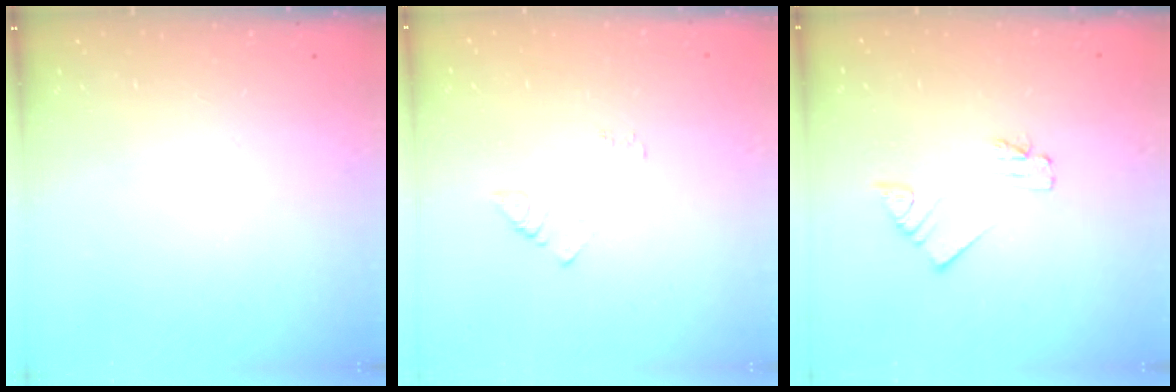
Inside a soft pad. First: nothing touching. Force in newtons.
{"total": 3.2, "press": 3.2, "slide": 0.4}
{"total": 2.0, "press": 2.0, "slide": 0.3}